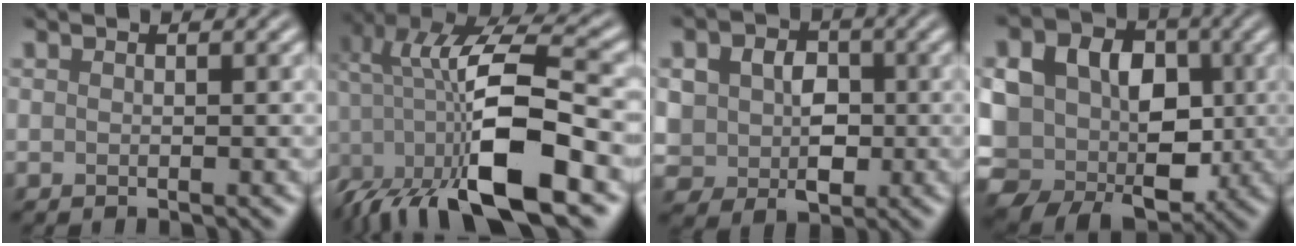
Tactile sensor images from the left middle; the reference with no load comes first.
{"total": 13.7, "force": [-5.3, 5.5, 11.4], "torque": [-0.206, -0.008, -0.094]}
{"total": 6.5, "force": [0.5, 5.3, 3.6], "torque": [-0.066, 0.007, 0.001]}
{"total": 12.9, "force": [-0.7, 10.0, 8.1], "torque": [-0.139, 0.001, -0.014]}